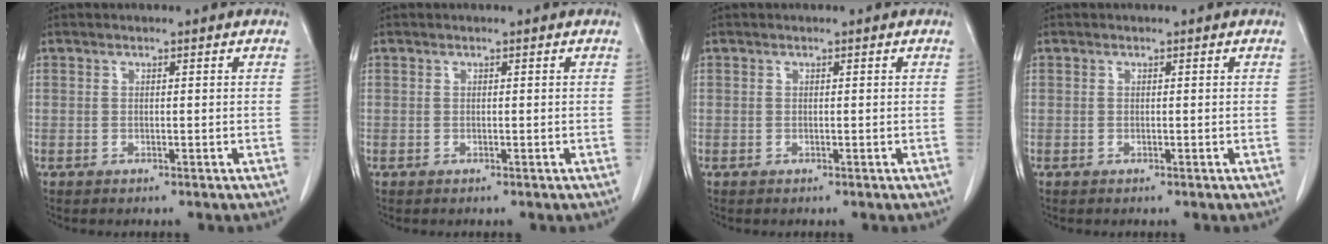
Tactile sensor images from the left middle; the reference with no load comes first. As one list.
[{"total": 0.0}, {"total": 0.0}, {"total": 0.0}]